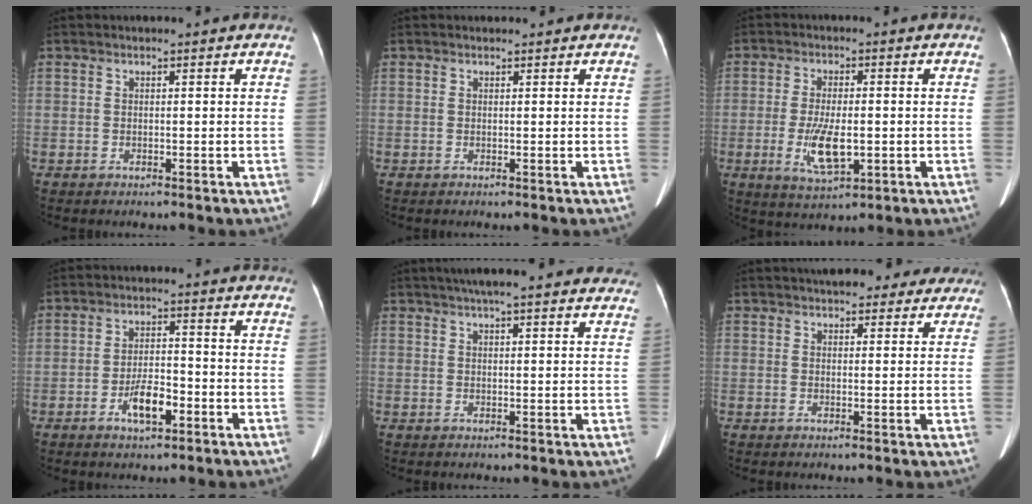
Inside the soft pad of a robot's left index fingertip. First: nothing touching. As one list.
[{"total": 0.6, "force": [0.5, 0.2, 0.0], "torque": [-0.006, 0.004, 0.008]}, {"total": 7.2, "force": [-1.6, 2.5, 6.6], "torque": [-0.132, -0.010, -0.021]}, {"total": 5.6, "force": [-2.6, 2.0, 4.5], "torque": [-0.090, 0.003, -0.044]}, {"total": 18.7, "force": [16.4, 2.6, 8.8], "torque": [-0.118, 0.038, 0.200]}, {"total": 10.8, "force": [9.3, 3.8, 4.1], "torque": [-0.028, 0.022, 0.106]}]